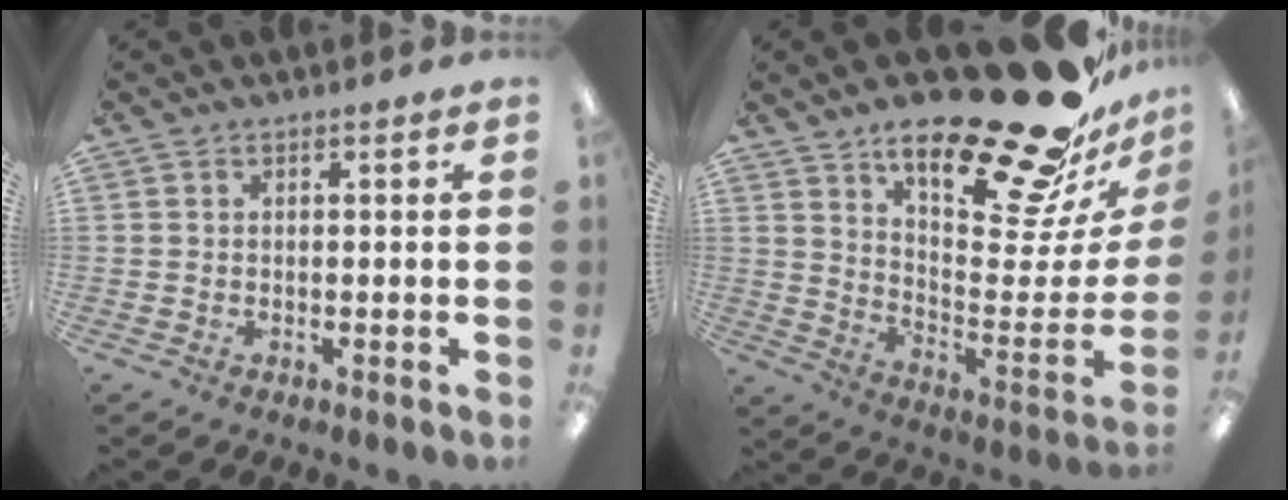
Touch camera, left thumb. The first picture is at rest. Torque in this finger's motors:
{"motor_torque": [0.60, 0.60, 1.38, -1.38, 0.06]}